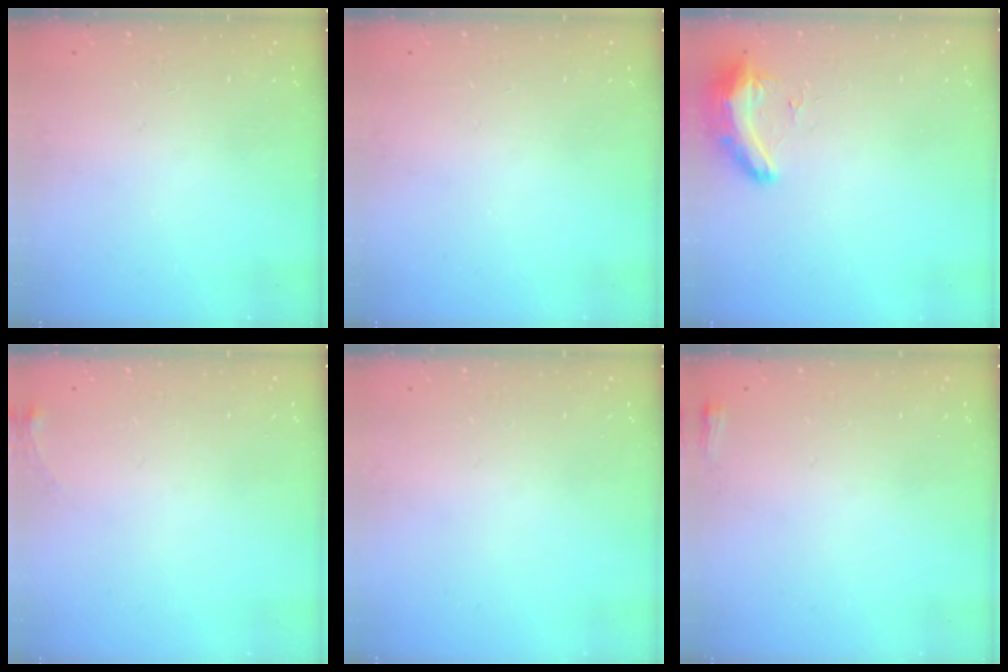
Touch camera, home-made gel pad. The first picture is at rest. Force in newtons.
{"total": 0.0}
{"total": 8.3, "press": 8.2, "slide": 1.2}
{"total": 4.9, "press": 4.5, "slide": 1.7}
{"total": 0.0}
{"total": 3.0, "press": 2.8, "slide": 1.2}